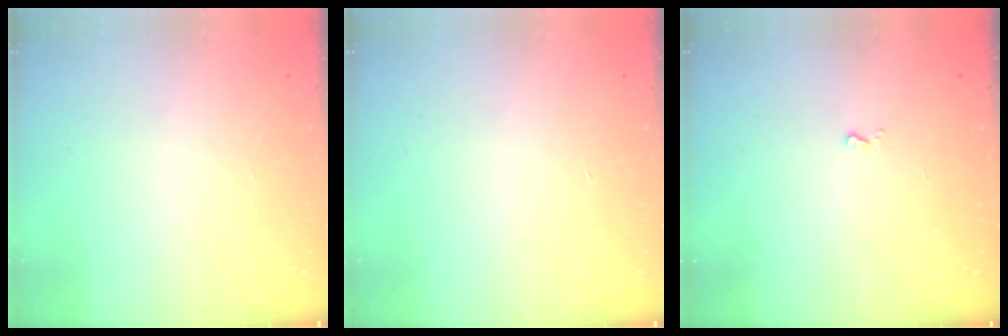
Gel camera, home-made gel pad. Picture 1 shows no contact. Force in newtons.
{"total": 0.0}
{"total": 3.3, "press": 3.2, "slide": 0.5}